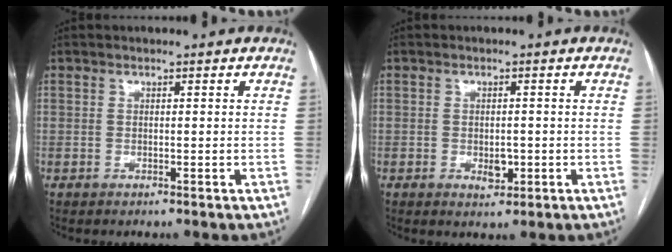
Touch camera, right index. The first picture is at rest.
{"total": 2.5, "force": [-0.7, 1.5, 1.9], "torque": [-0.027, 0.001, -0.004]}